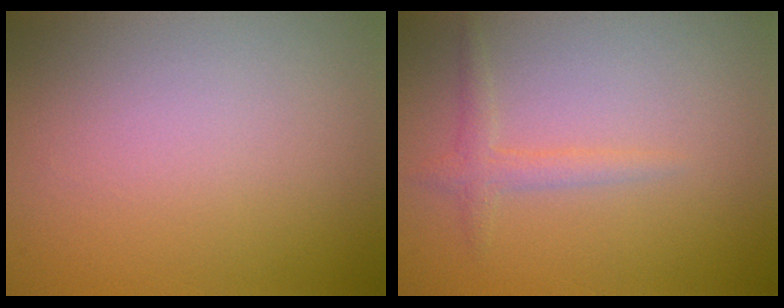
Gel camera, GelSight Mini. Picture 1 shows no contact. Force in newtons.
{"total": 1.5, "press": 1.4, "slide": 0.1}